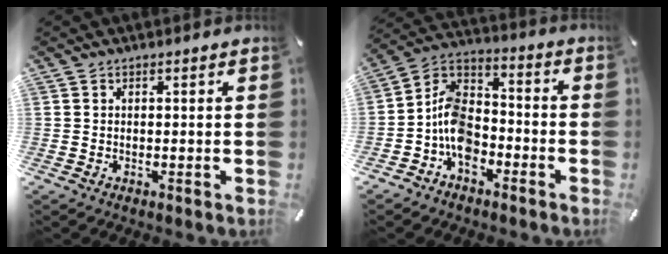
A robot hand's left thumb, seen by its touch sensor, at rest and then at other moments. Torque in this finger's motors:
{"motor_torque": [-0.80, 1.56, 0.74, 0.99, 0.17]}